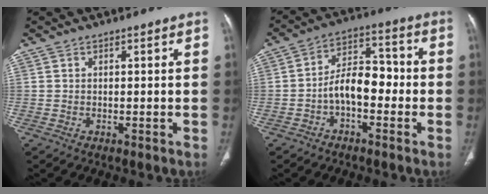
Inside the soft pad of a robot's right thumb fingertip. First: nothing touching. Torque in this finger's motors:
{"motor_torque": [1.45, 1.26, 1.02, -0.61, 0.06]}